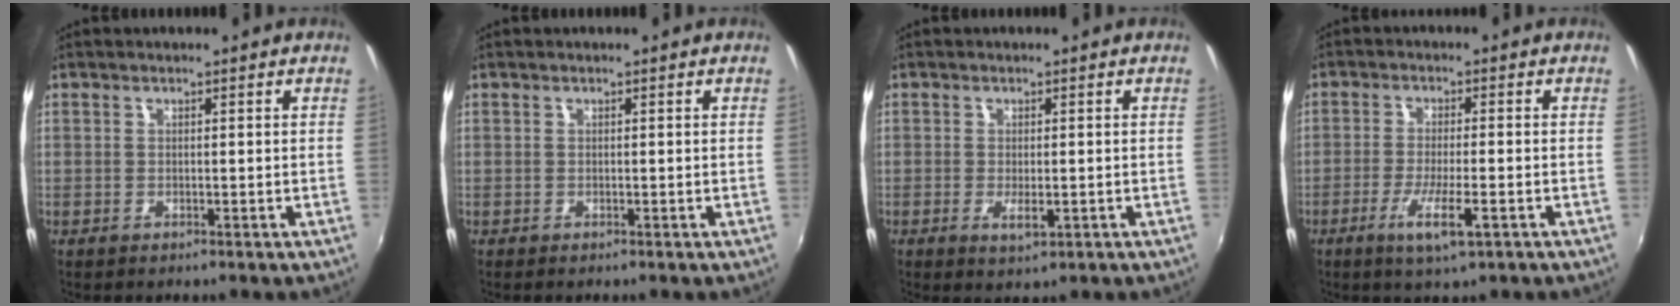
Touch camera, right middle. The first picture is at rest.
{"total": 0.0}
{"total": 2.9, "force": [-0.9, 1.1, 2.5], "torque": [-0.046, -0.009, -0.014]}
{"total": 6.4, "force": [-3.3, 0.8, 5.4], "torque": [-0.111, -0.016, -0.059]}